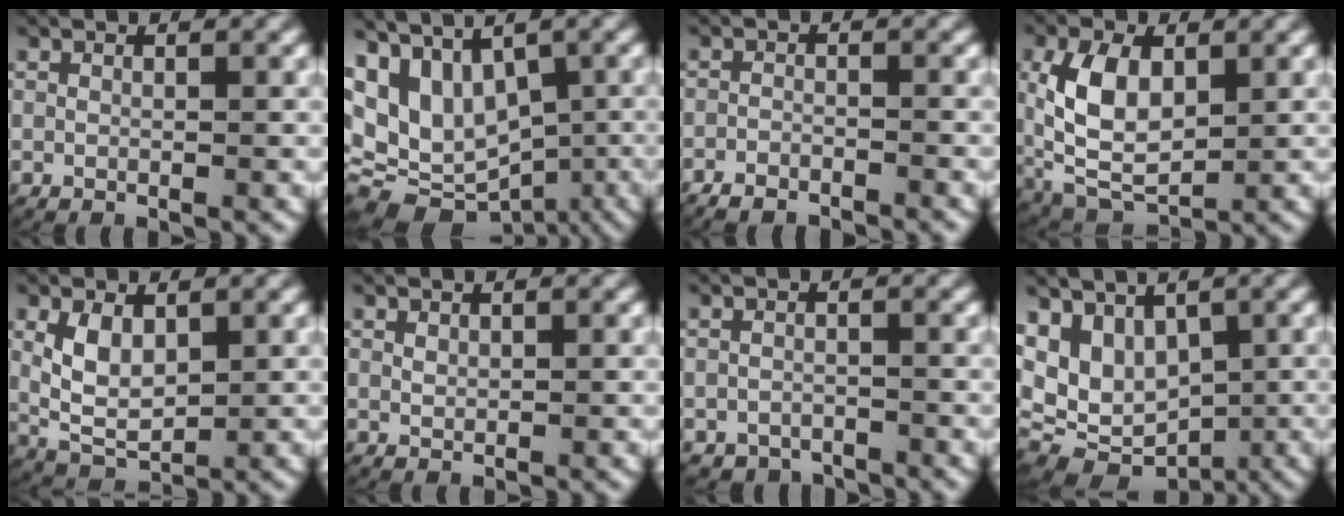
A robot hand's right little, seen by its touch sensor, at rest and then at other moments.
{"total": 12.3, "force": [-2.3, 10.3, 6.4], "torque": [-0.135, -0.039, -0.032]}
{"total": 2.8, "force": [-2.7, 0.8, 0.4], "torque": [-0.009, -0.006, -0.049]}
{"total": 7.9, "force": [0.1, 5.5, 5.7], "torque": [-0.150, -0.036, 0.020]}
{"total": 5.1, "force": [0.4, 3.5, 3.7], "torque": [-0.098, -0.018, 0.017]}
{"total": 0.7, "force": [0.4, 0.4, 0.3], "torque": [-0.009, -0.002, 0.013]}
{"total": 3.0, "force": [-2.7, 1.5, -0.1], "torque": [0.013, -0.011, -0.045]}
{"total": 11.0, "force": [-0.5, 9.4, 5.6], "torque": [-0.139, -0.032, -0.005]}